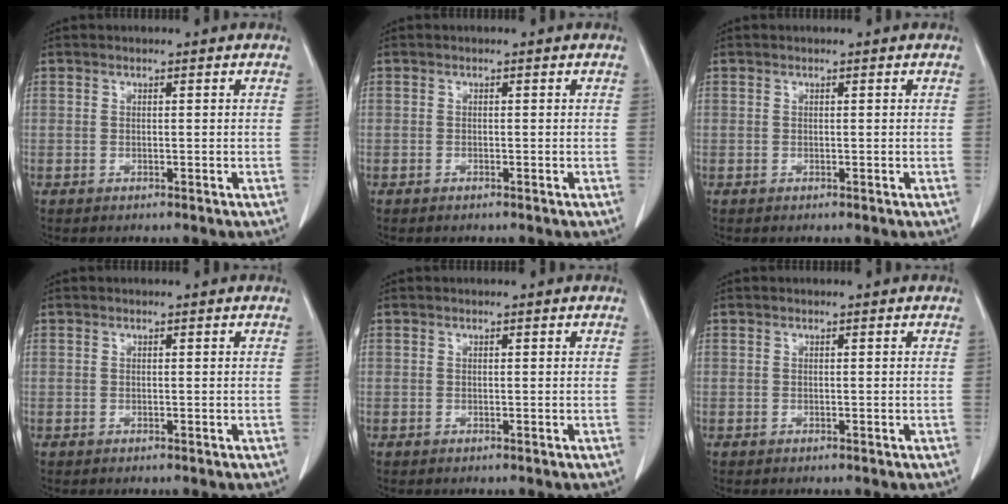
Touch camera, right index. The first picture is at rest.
{"total": 0.0}
{"total": 0.0}
{"total": 0.0}
{"total": 0.0}
{"total": 0.0}